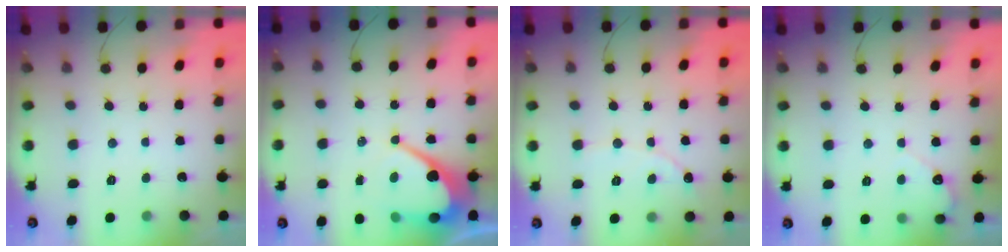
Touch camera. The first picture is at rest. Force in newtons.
{"total": 12.2, "press": 12.1, "slide": 0.9}
{"total": 2.2, "press": 2.2, "slide": 0.2}
{"total": 2.7, "press": 2.7, "slide": 0.2}